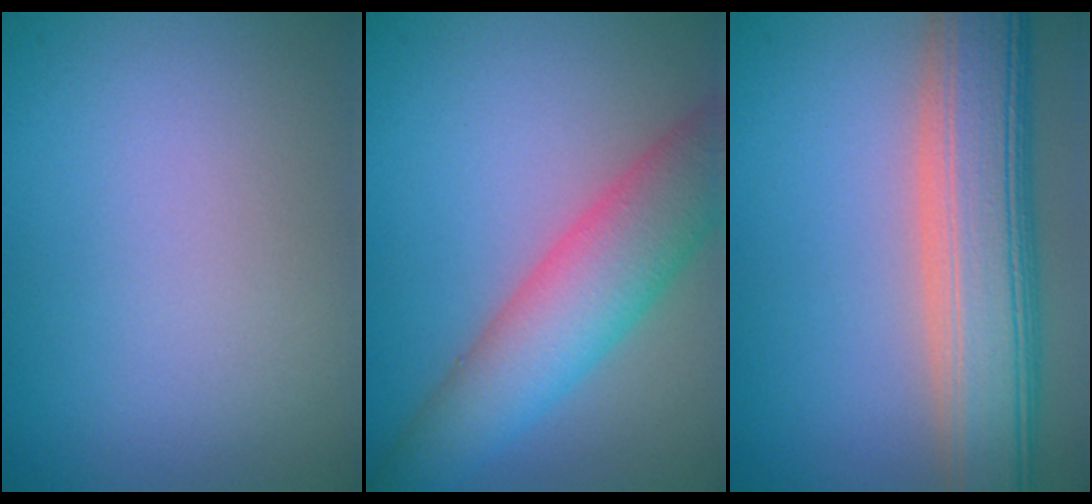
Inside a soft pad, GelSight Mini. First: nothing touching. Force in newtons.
{"total": 7.2, "press": 7.2, "slide": 0.3}
{"total": 9.5, "press": 9.5, "slide": 0.6}